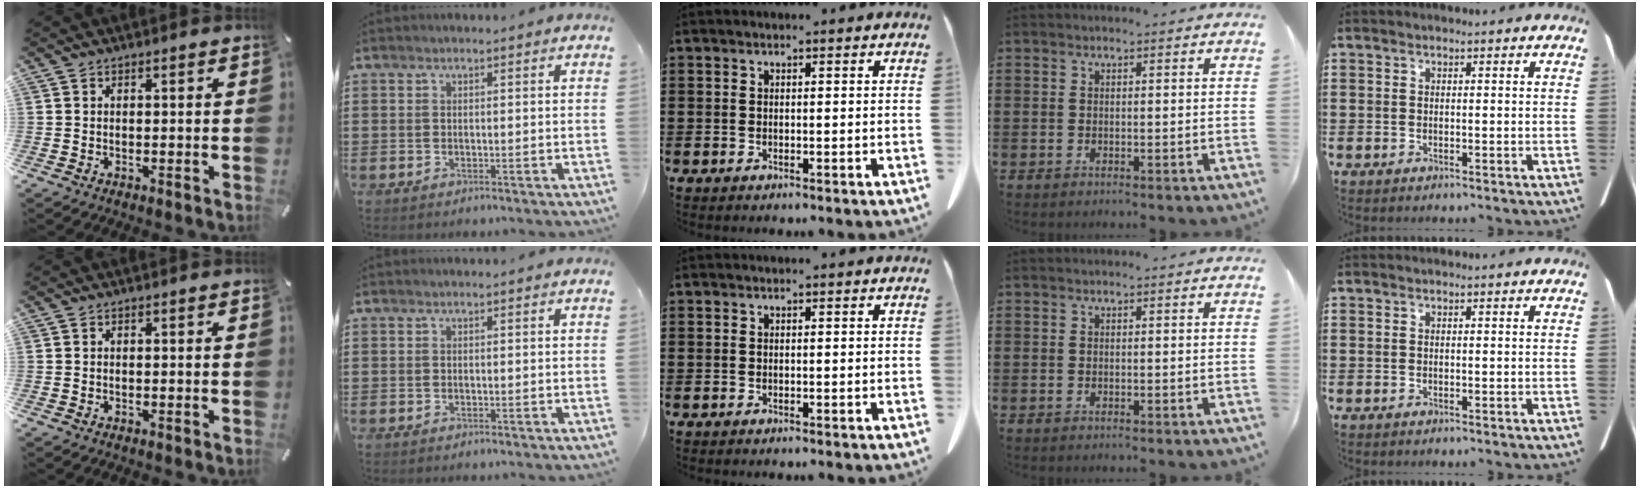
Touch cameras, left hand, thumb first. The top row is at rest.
{}